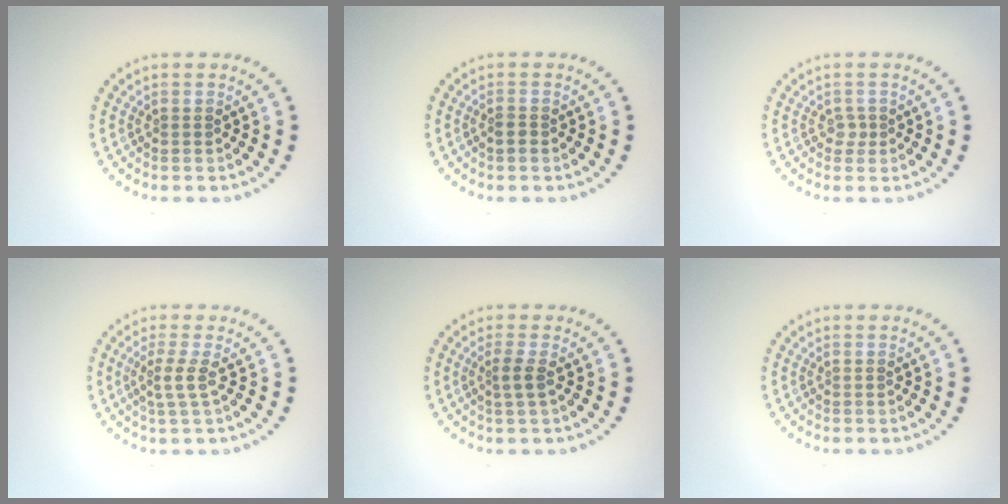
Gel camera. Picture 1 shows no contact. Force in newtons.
{"total": 1.0, "press": 0.8, "slide": 0.5}
{"total": 0.9, "press": 0.7, "slide": 0.5}
{"total": 2.1, "press": 1.5, "slide": 1.4}
{"total": 1.4, "press": 1.1, "slide": 0.8}
{"total": 0.0}